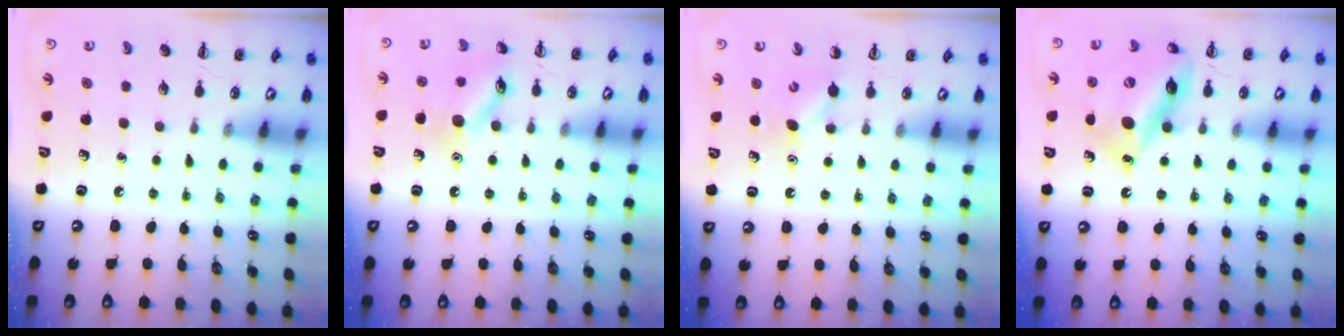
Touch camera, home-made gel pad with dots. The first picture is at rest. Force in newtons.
{"total": 11.7, "press": 11.7, "slide": 0.6}
{"total": 4.1, "press": 3.9, "slide": 1.3}
{"total": 15.5, "press": 15.3, "slide": 2.7}